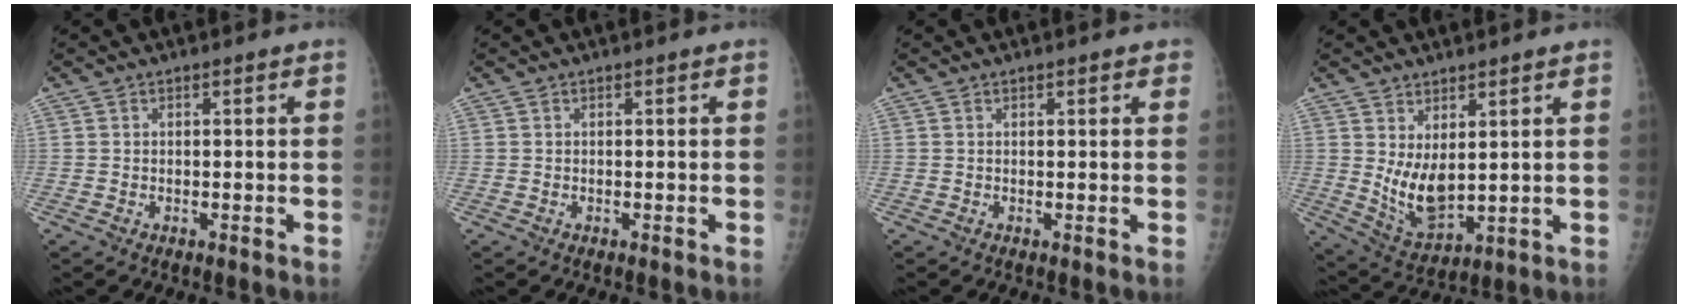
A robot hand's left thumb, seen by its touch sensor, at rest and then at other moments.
{"total": 0.0}
{"total": 1.3, "force": [0.9, 0.6, 0.8], "torque": [-0.005, -0.001, 0.008]}
{"total": 8.5, "force": [2.1, 4.1, 7.1], "torque": [-0.116, -0.033, 0.057]}